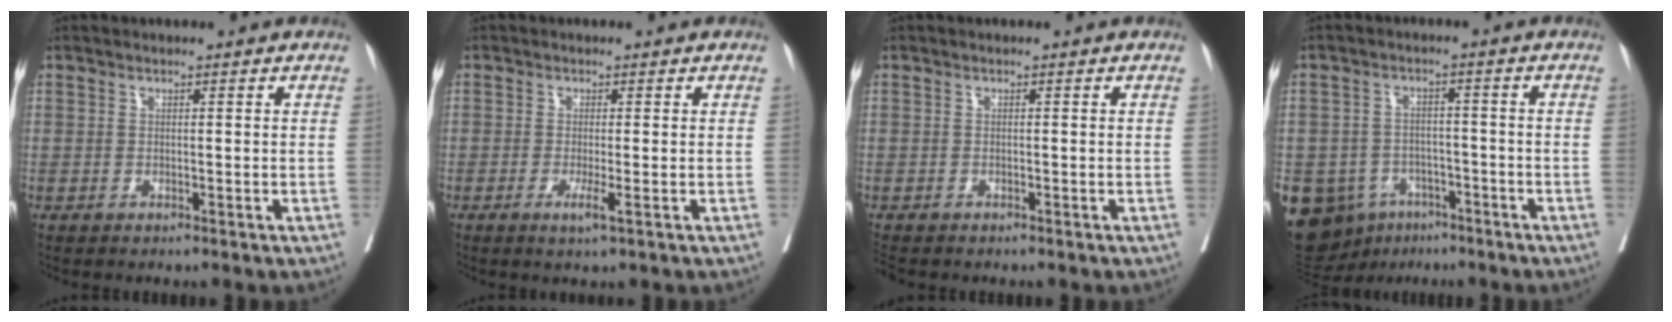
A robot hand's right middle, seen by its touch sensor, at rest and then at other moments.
{"total": 2.1, "force": [-0.9, -0.1, 2.0], "torque": [-0.033, -0.005, -0.016]}
{"total": 1.6, "force": [-1.5, 0.5, 0.4], "torque": [-0.013, -0.007, -0.027]}
{"total": 15.1, "force": [-7.8, 11.6, 5.6], "torque": [-0.140, 0.016, -0.106]}